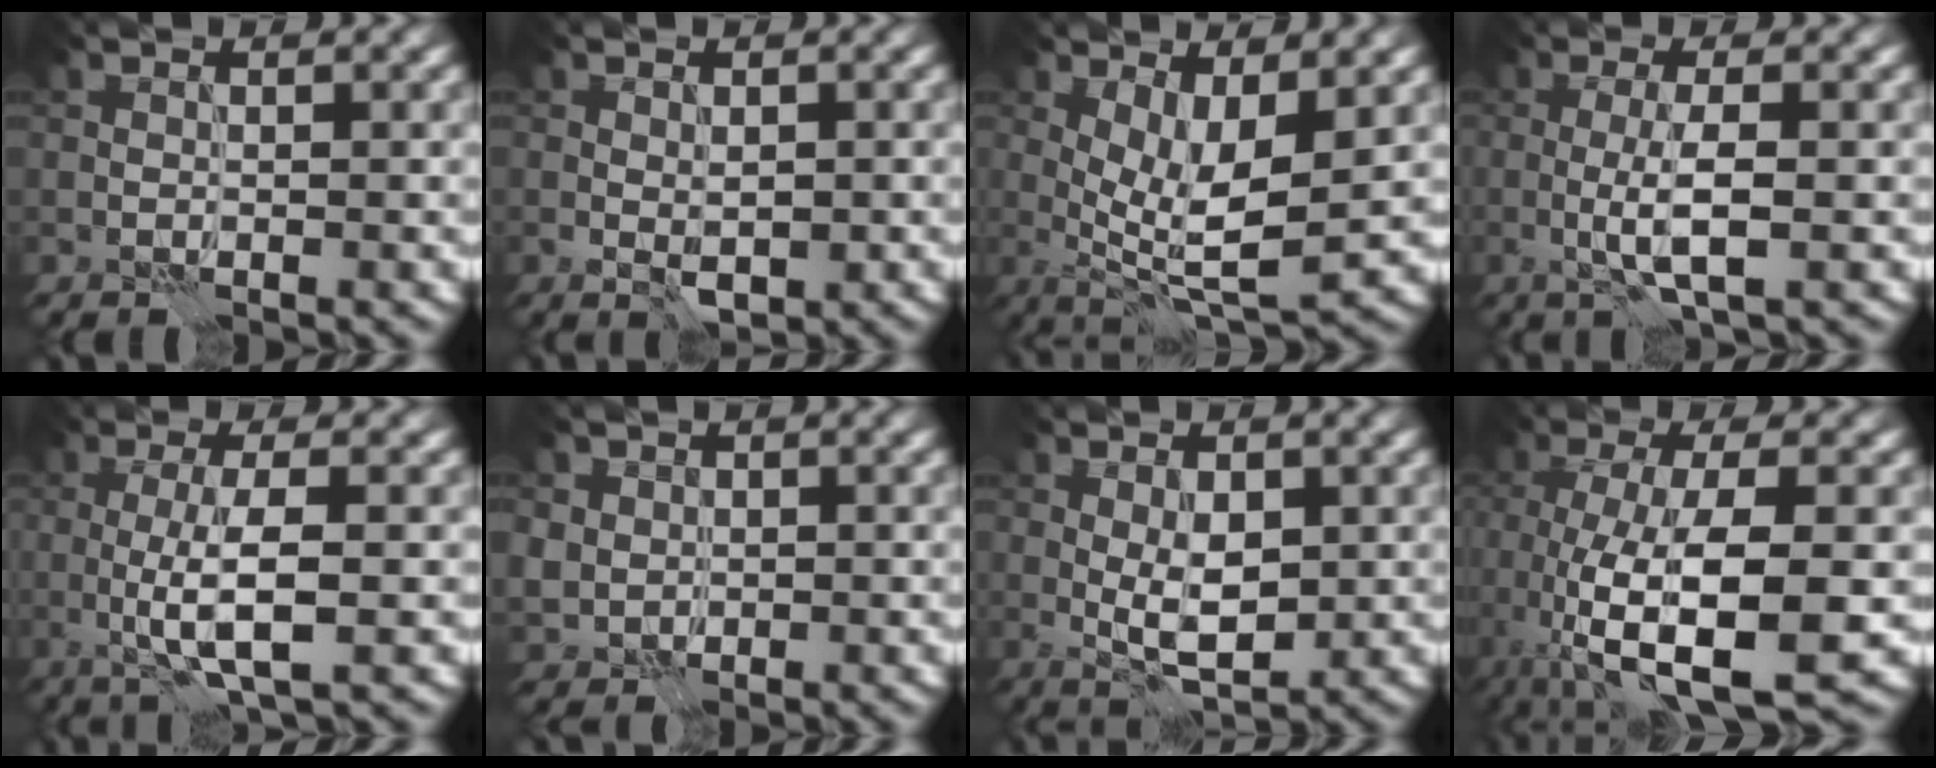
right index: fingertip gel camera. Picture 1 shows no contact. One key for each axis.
{"total": 2.1, "fx": -0.5, "fy": 1.1, "fz": 1.7, "tx": -0.028, "ty": -0.007, "tz": -0.005}
{"total": 6.0, "fx": 0.6, "fy": 1.7, "fz": 5.7, "tx": -0.097, "ty": -0.011, "tz": 0.015}
{"total": 3.3, "fx": -0.7, "fy": 0.3, "fz": 3.2, "tx": -0.063, "ty": -0.002, "tz": -0.016}
{"total": 4.5, "fx": -0.7, "fy": 0.6, "fz": 4.3, "tx": -0.083, "ty": -0.001, "tz": -0.016}
{"total": 3.0, "fx": 0.9, "fy": 2.7, "fz": 0.8, "tx": -0.026, "ty": 0.005, "tz": 0.024}
{"total": 3.6, "fx": -0.3, "fy": 1.7, "fz": 3.1, "tx": -0.053, "ty": -0.004, "tz": -0.002}
{"total": 10.8, "fx": -3.0, "fy": 3.4, "fz": 9.8, "tx": -0.176, "ty": -0.020, "tz": -0.049}